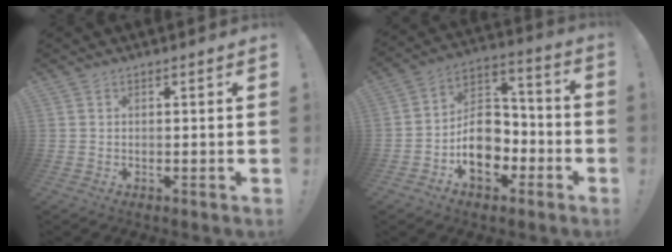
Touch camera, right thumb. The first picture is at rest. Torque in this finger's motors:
{"motor_torque": [2.17, 1.53, 0.12, -0.13, 0.08]}